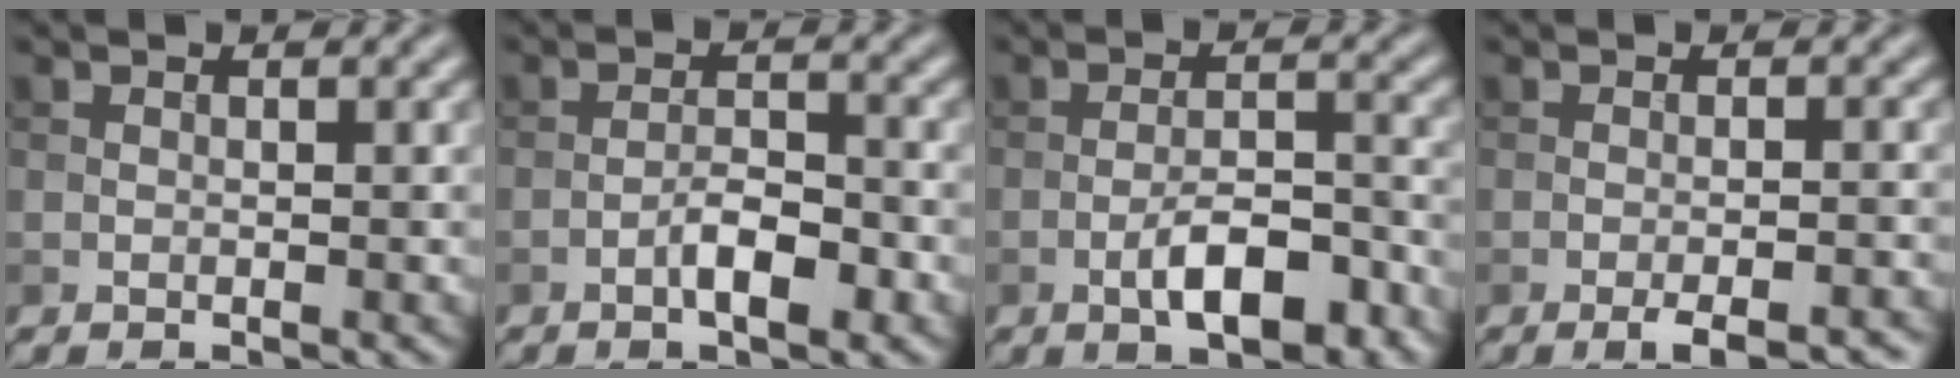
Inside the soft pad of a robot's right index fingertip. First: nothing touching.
{"total": 3.2, "force": [-1.6, 1.0, 2.6], "torque": [-0.043, 0.007, -0.030]}
{"total": 5.4, "force": [-2.6, 2.0, 4.3], "torque": [-0.070, 0.004, -0.040]}
{"total": 4.2, "force": [-2.8, 1.0, 3.0], "torque": [-0.044, -0.003, -0.034]}